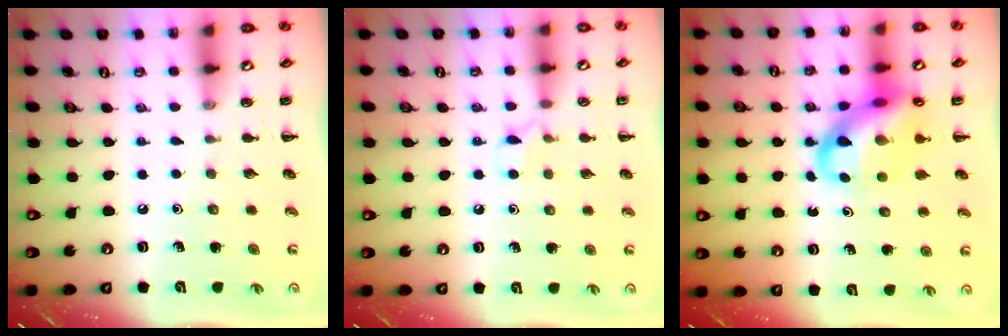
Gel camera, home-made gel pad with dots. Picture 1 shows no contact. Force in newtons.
{"total": 5.0, "press": 4.7, "slide": 1.4}
{"total": 15.5, "press": 15.0, "slide": 3.8}